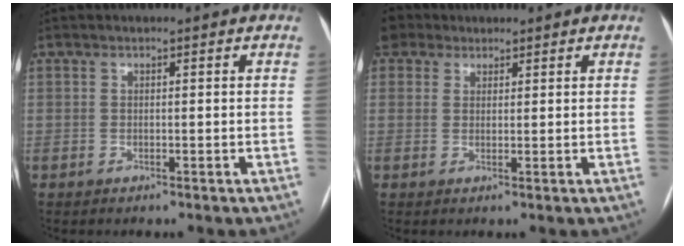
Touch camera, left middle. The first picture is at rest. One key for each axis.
{"total": 2.8, "fx": 2.4, "fy": 1.2, "fz": -0.7, "tx": 0.006, "ty": 0.014, "tz": 0.047}